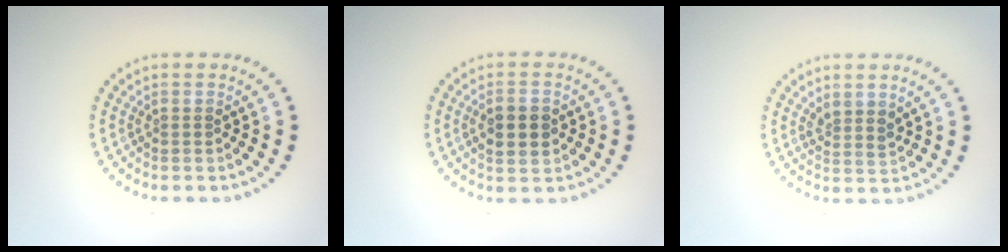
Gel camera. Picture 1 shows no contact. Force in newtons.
{"total": 2.9, "press": 2.9, "slide": 0.3}
{"total": 1.7, "press": 1.3, "slide": 1.0}